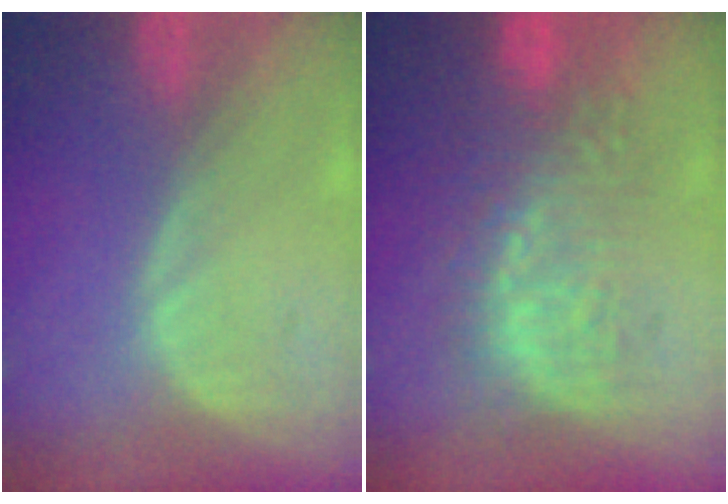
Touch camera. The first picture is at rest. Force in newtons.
{"total": 8.7, "press": 8.6, "slide": 1.2}